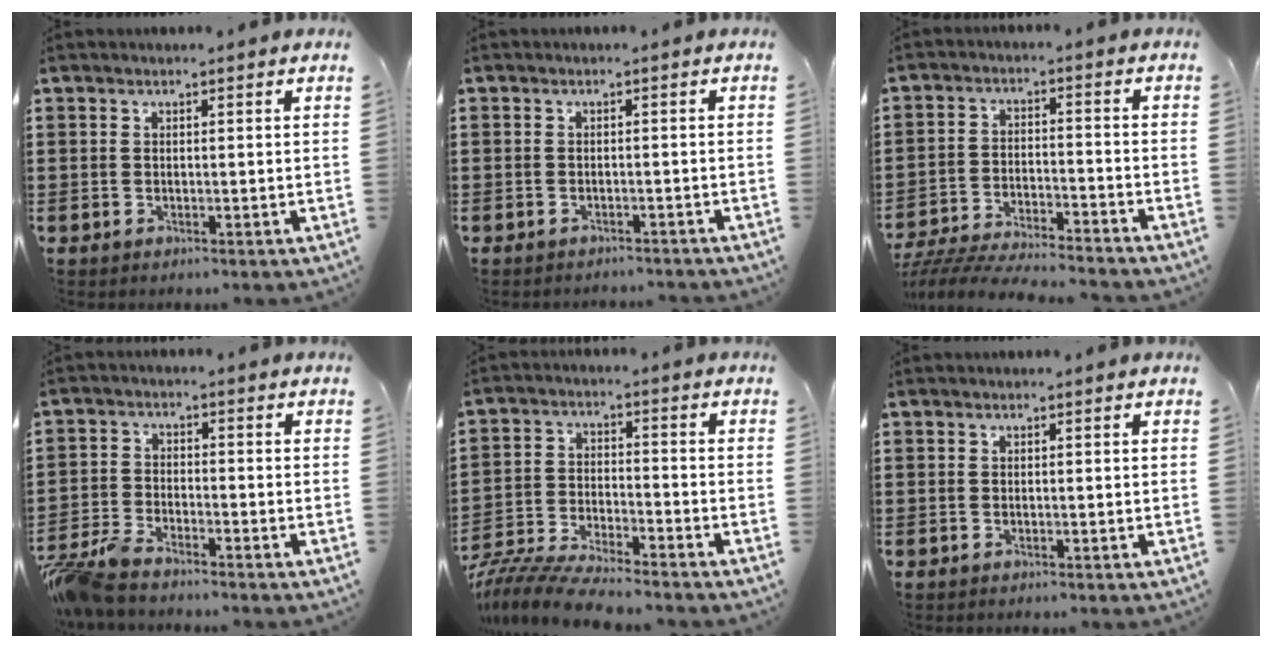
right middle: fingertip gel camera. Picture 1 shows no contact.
{"total": 1.3, "force": [-1.2, 0.2, -0.1], "torque": [-0.001, 0.004, -0.028]}
{"total": 5.7, "force": [-5.6, 0.4, 1.3], "torque": [-0.031, 0.000, -0.112]}
{"total": 5.1, "force": [-4.8, 0.6, 1.7], "torque": [-0.064, -0.012, -0.101]}
{"total": 7.2, "force": [-7.0, 0.2, 1.7], "torque": [-0.040, -0.001, -0.139]}
{"total": 0.0}